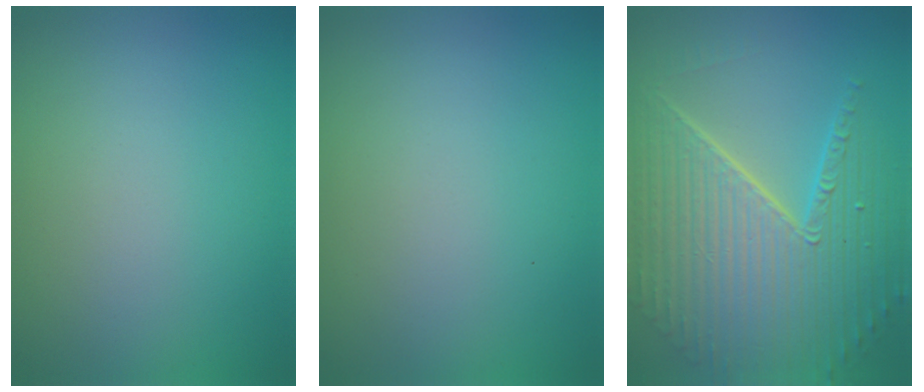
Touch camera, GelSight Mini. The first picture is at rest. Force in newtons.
{"total": 0.0}
{"total": 10.2, "press": 6.5, "slide": 7.9}